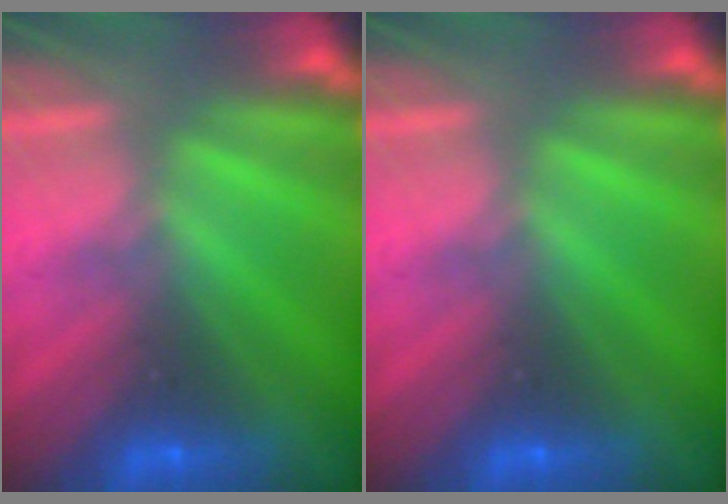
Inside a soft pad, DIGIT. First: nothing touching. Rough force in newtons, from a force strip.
{"total": 0.0}